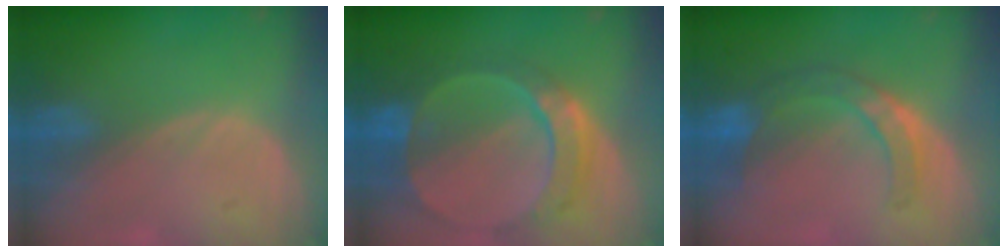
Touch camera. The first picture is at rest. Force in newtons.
{"total": 9.7, "press": 8.3, "slide": 4.9}
{"total": 7.6, "press": 6.7, "slide": 3.6}